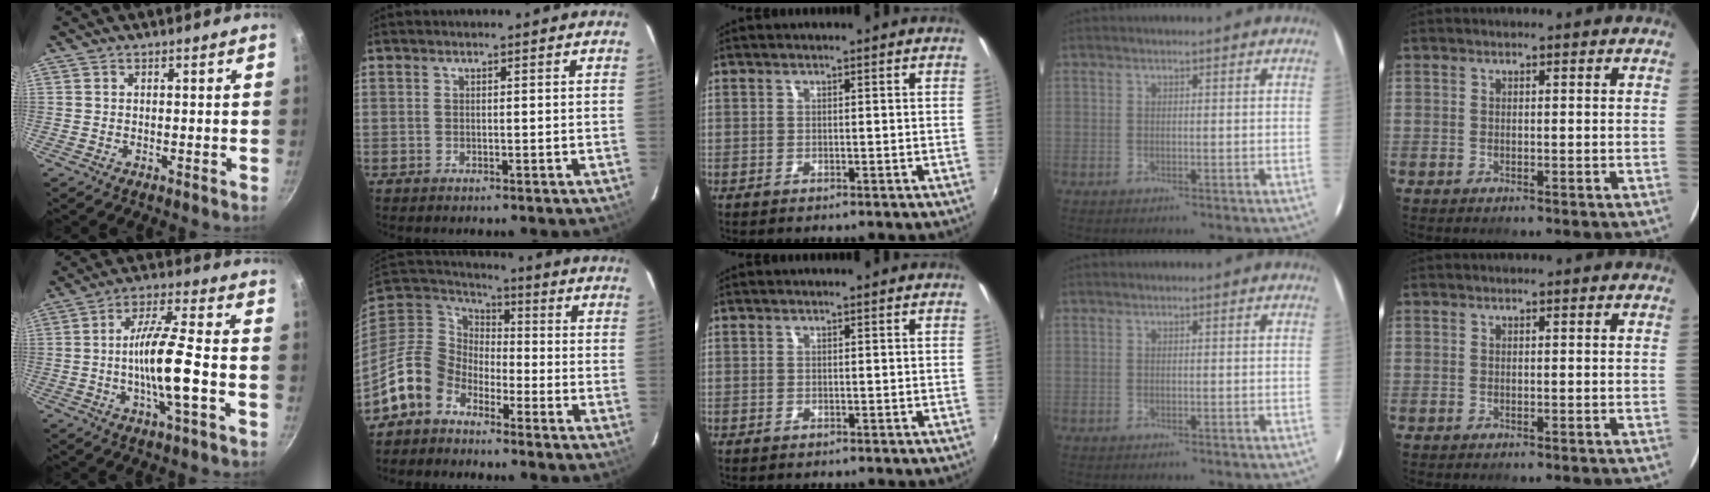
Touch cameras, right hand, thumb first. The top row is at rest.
{"thumb": {"total": 11.8, "force": [-2.7, 1.9, 11.4], "torque": [-0.206, 0.020, -0.055]}, "index": {"total": 11.2, "force": [-7.9, 7.1, 3.6], "torque": [-0.094, 0.026, -0.165]}}